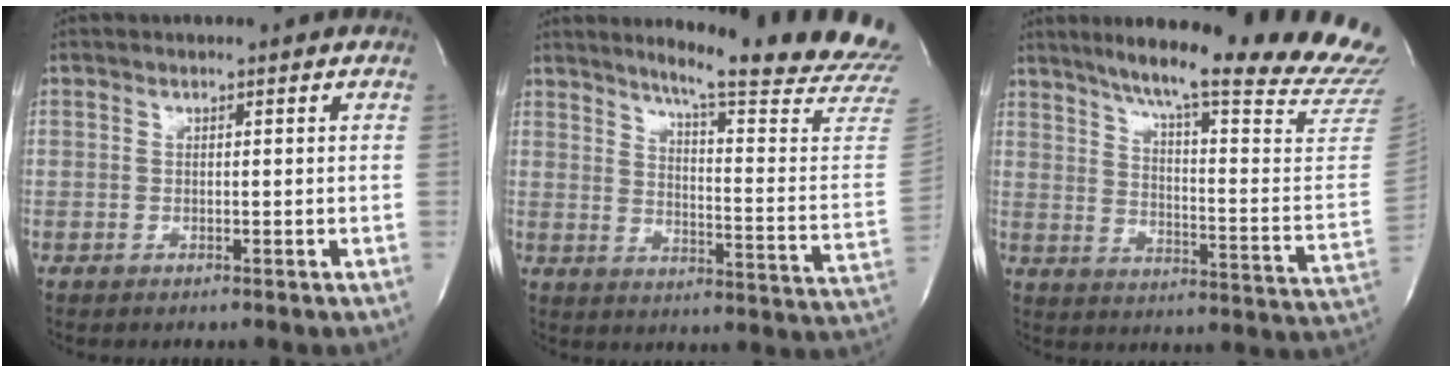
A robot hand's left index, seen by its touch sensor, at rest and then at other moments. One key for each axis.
{"total": 22.5, "fx": 20.0, "fy": -1.1, "fz": 10.4, "tx": -0.146, "ty": -0.118, "tz": 0.239}
{"total": 28.5, "fx": 24.5, "fy": 0.0, "fz": 14.5, "tx": -0.197, "ty": -0.096, "tz": 0.309}